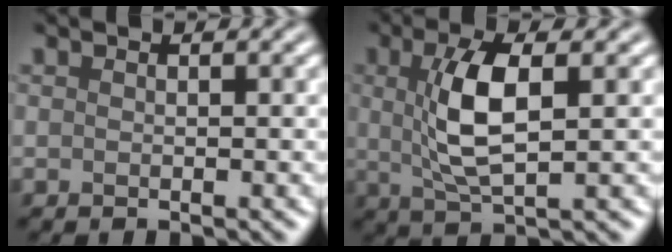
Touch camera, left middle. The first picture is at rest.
{"total": 5.7, "force": [0.9, 2.0, 5.3], "torque": [-0.113, 0.005, 0.019]}